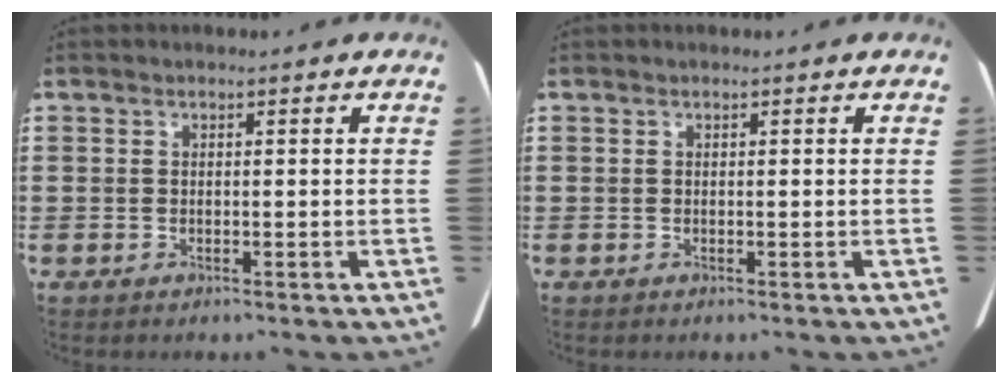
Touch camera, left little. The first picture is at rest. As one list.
[{"total": 0.0}]